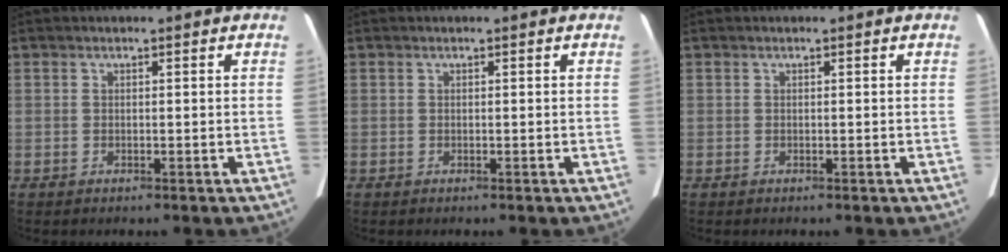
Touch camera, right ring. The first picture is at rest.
{"total": 0.0}
{"total": 0.0}